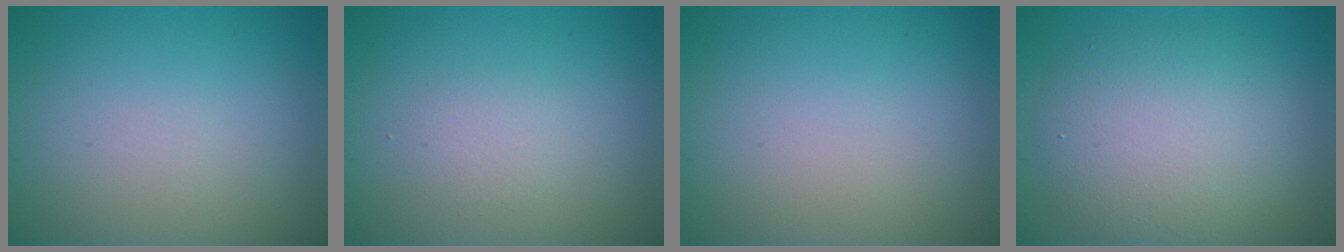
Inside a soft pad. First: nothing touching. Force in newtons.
{"total": 1.3, "press": 1.3, "slide": 0.1}
{"total": 0.0}
{"total": 6.0, "press": 5.9, "slide": 0.6}